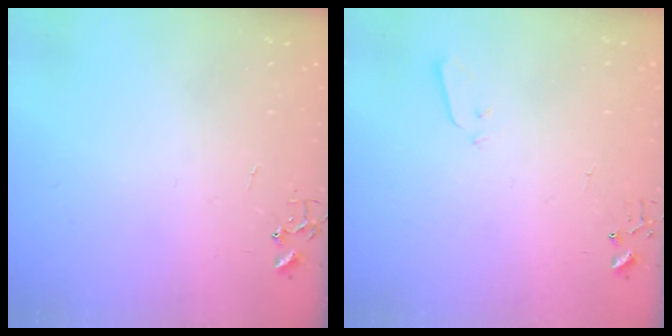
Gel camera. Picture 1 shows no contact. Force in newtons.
{"total": 3.0, "press": 2.9, "slide": 0.7}